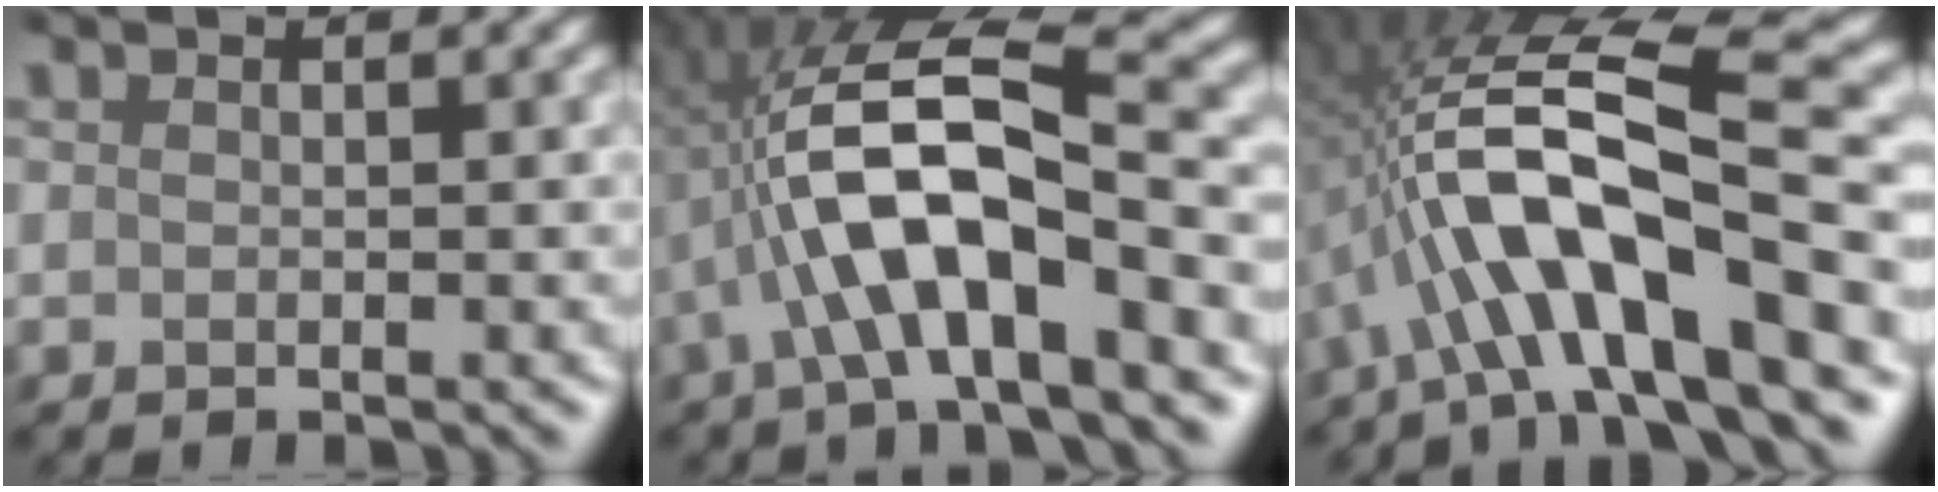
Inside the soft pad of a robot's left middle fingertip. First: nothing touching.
{"total": 9.0, "force": [-1.8, 2.5, 8.4], "torque": [-0.157, 0.022, -0.027]}
{"total": 12.6, "force": [-3.2, 3.3, 11.7], "torque": [-0.200, 0.032, -0.053]}